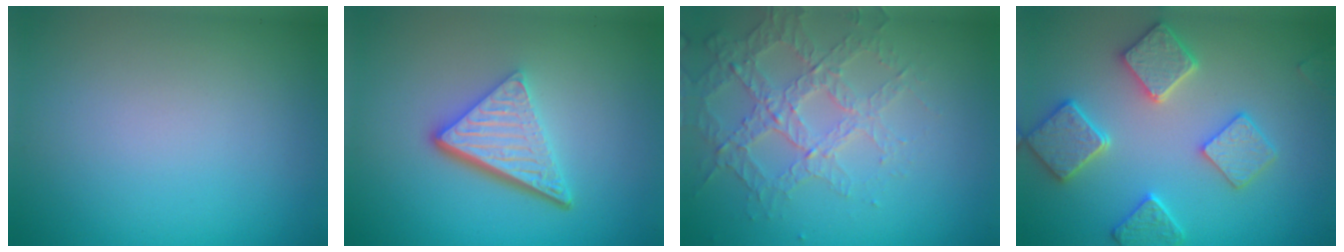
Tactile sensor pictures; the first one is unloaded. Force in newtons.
{"total": 5.3, "press": 3.6, "slide": 3.9}
{"total": 3.7, "press": 3.4, "slide": 1.4}
{"total": 4.8, "press": 4.5, "slide": 1.6}